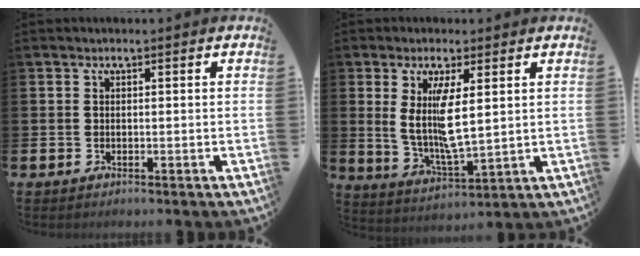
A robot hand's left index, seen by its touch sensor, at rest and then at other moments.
{"total": 6.9, "force": [2.8, 1.4, 6.1], "torque": [-0.128, -0.020, 0.045]}